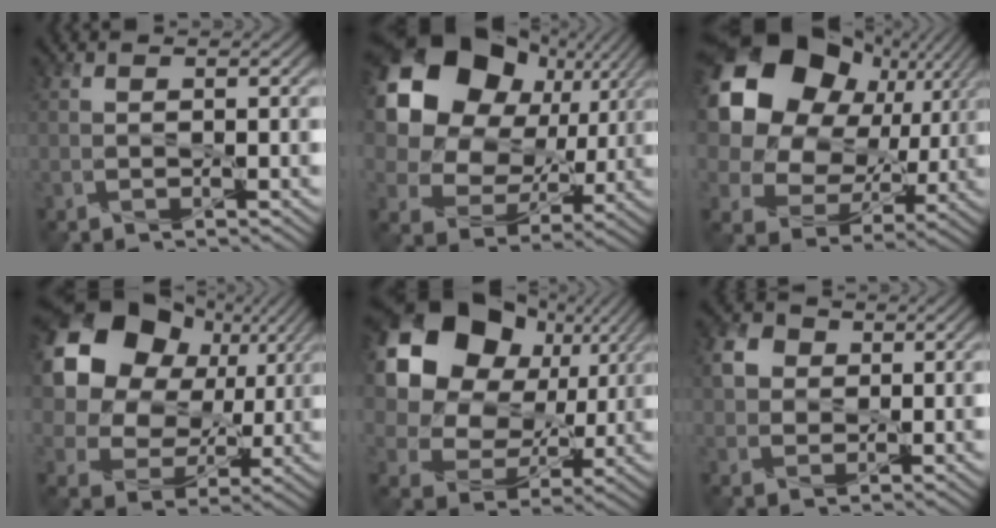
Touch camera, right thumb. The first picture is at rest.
{"total": 20.7, "force": [7.4, 16.5, 10.0], "torque": [-0.270, 0.042, 0.155]}
{"total": 23.6, "force": [8.1, 19.1, 11.1], "torque": [-0.306, 0.037, 0.159]}
{"total": 16.1, "force": [5.6, 12.7, 8.2], "torque": [-0.197, 0.032, 0.108]}
{"total": 18.4, "force": [6.8, 14.5, 9.1], "torque": [-0.236, 0.045, 0.143]}
{"total": 3.9, "force": [1.1, 3.3, 1.8], "torque": [-0.048, 0.008, 0.020]}